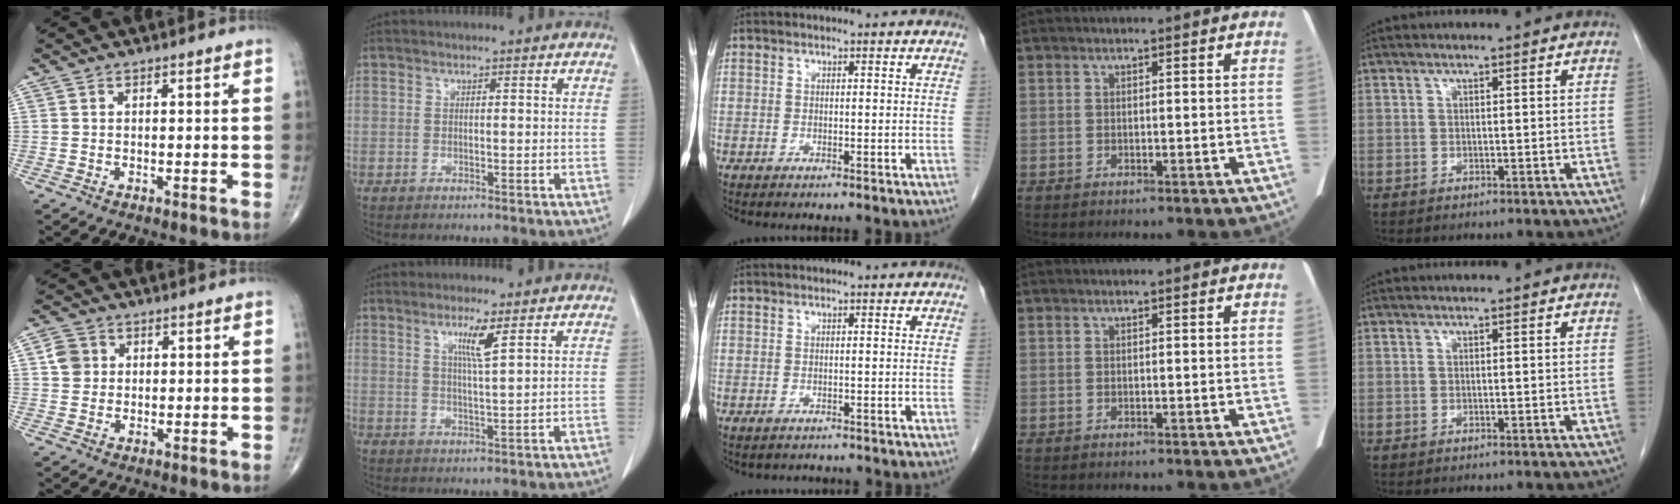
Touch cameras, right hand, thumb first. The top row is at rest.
{"thumb": {"total": 3.9, "force": [0.9, 3.5, 1.4], "torque": [-0.010, 0.002, 0.014]}, "index": {"total": 4.4, "force": [2.2, -0.3, 3.8], "torque": [-0.072, -0.006, 0.041]}, "middle": {"total": 1.6, "force": [-1.4, 0.8, 0.1], "torque": [-0.008, -0.001, -0.020]}}